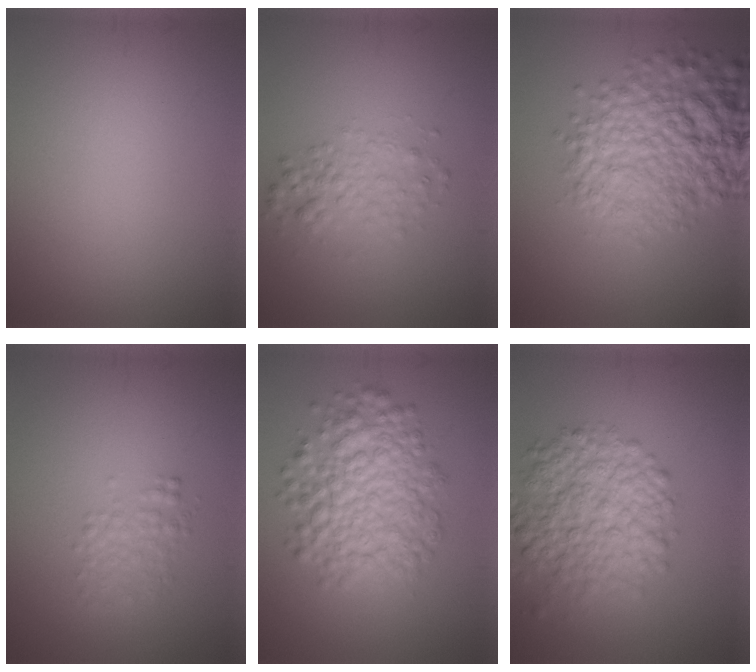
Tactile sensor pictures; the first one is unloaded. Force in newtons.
{"total": 2.6, "press": 2.6, "slide": 0.1}
{"total": 8.7, "press": 8.7, "slide": 0.3}
{"total": 2.0, "press": 2.0, "slide": 0.0}
{"total": 7.0, "press": 7.0, "slide": 0.2}
{"total": 7.0, "press": 7.0, "slide": 0.3}